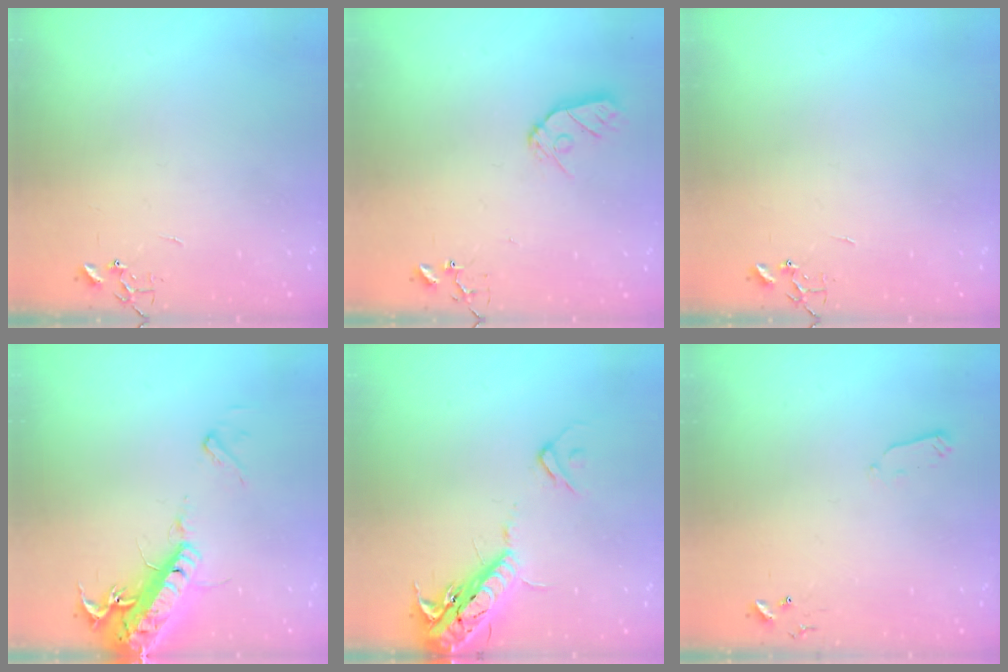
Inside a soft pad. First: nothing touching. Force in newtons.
{"total": 8.6, "press": 8.5, "slide": 0.7}
{"total": 0.0}
{"total": 18.9, "press": 18.5, "slide": 3.9}
{"total": 17.1, "press": 16.7, "slide": 3.7}
{"total": 3.7, "press": 3.6, "slide": 0.8}